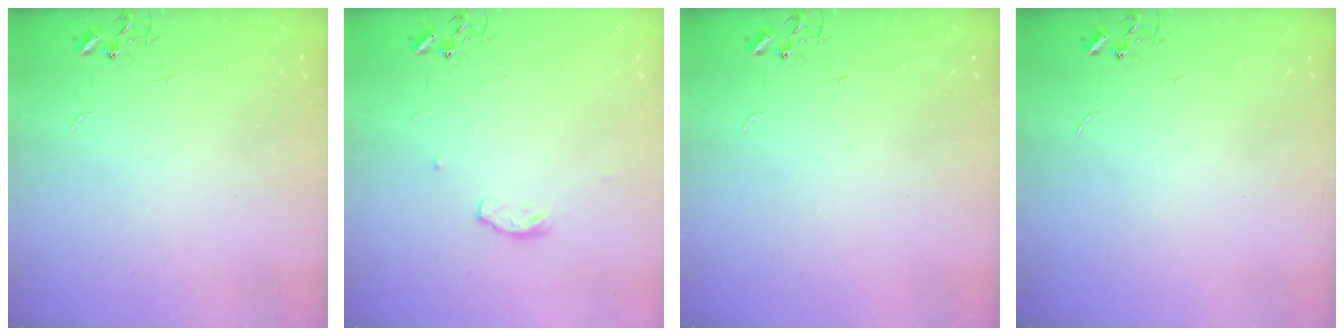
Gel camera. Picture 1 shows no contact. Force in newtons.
{"total": 4.9, "press": 4.8, "slide": 0.6}
{"total": 0.0}
{"total": 0.0}